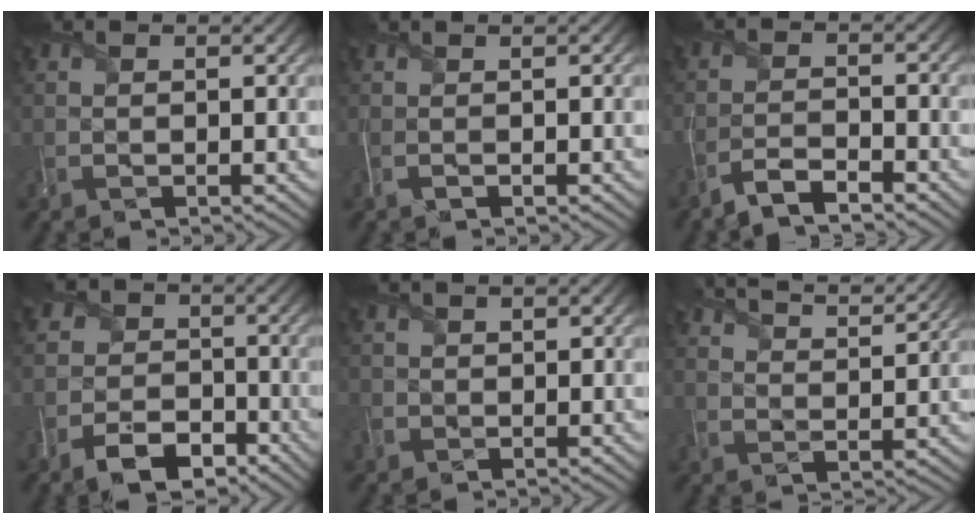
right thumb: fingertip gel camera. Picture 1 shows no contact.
{"total": 1.1, "force": [-0.1, 0.3, 1.1], "torque": [-0.027, 0.001, -0.004]}
{"total": 4.0, "force": [-3.4, 0.7, 1.9], "torque": [-0.041, 0.001, -0.070]}
{"total": 8.1, "force": [-4.7, 5.5, 3.7], "torque": [-0.074, -0.017, -0.092]}
{"total": 2.5, "force": [-0.8, 2.3, 0.5], "torque": [-0.015, -0.005, -0.018]}
{"total": 8.3, "force": [7.1, 2.0, 3.8], "torque": [-0.072, 0.004, 0.102]}